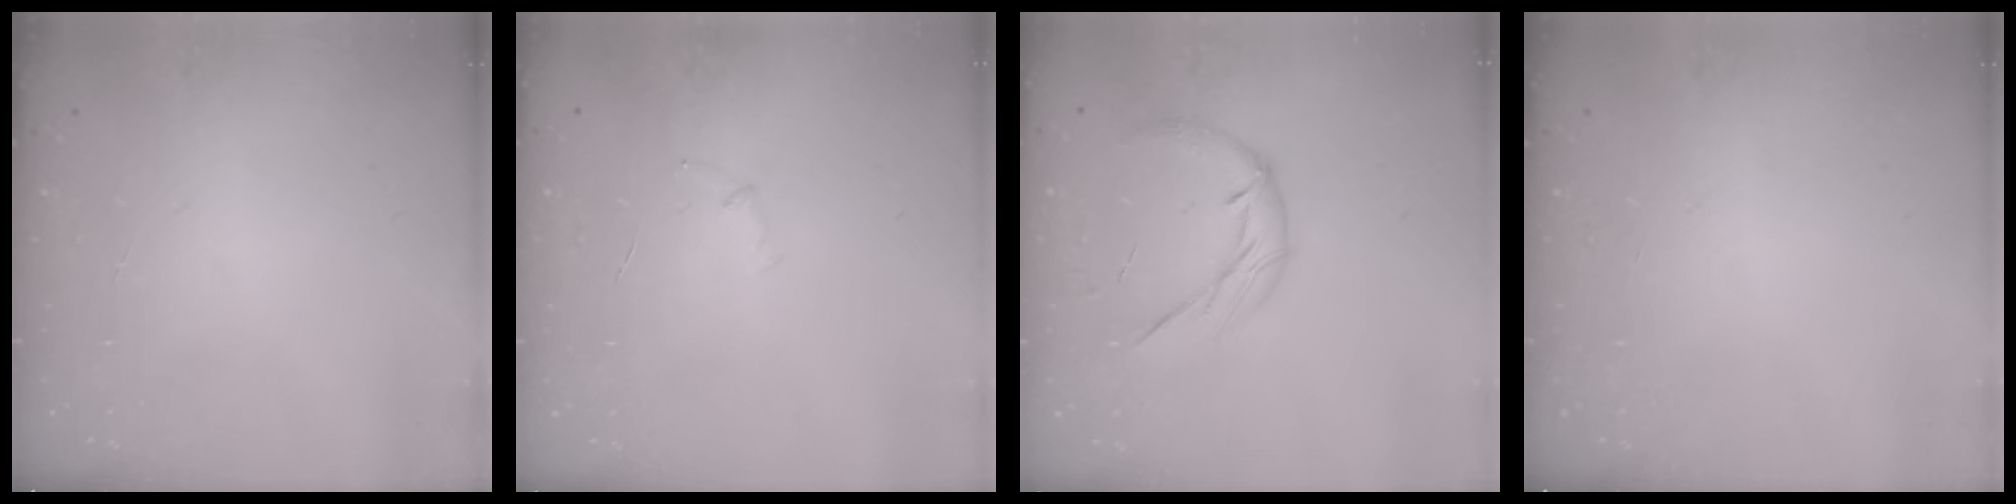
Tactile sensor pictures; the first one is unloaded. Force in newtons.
{"total": 3.7, "press": 3.6, "slide": 0.9}
{"total": 10.6, "press": 10.6, "slide": 0.1}
{"total": 0.0}